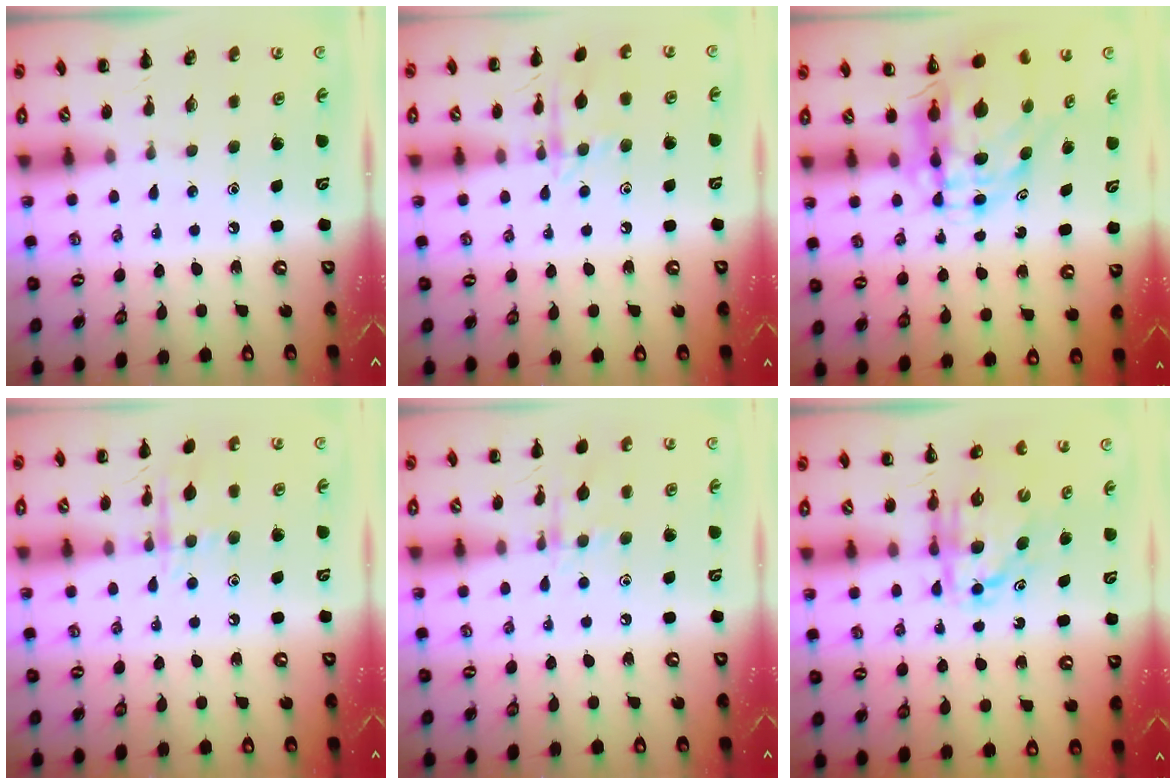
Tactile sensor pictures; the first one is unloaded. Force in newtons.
{"total": 9.8, "press": 9.7, "slide": 1.4}
{"total": 7.1, "press": 6.9, "slide": 1.4}
{"total": 9.9, "press": 9.8, "slide": 0.7}
{"total": 8.6, "press": 8.5, "slide": 1.3}
{"total": 6.6, "press": 6.5, "slide": 1.1}